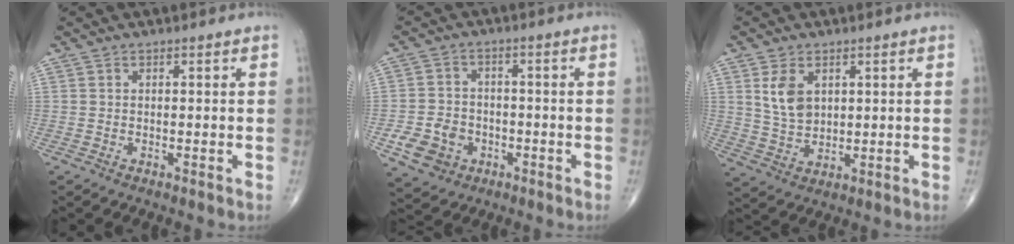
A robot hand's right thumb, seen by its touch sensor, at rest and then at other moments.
{"total": 8.0, "force": [-2.9, 6.7, 3.2], "torque": [-0.036, 0.021, -0.045]}
{"total": 6.7, "force": [2.4, 4.4, 4.4], "torque": [-0.069, -0.012, 0.055]}